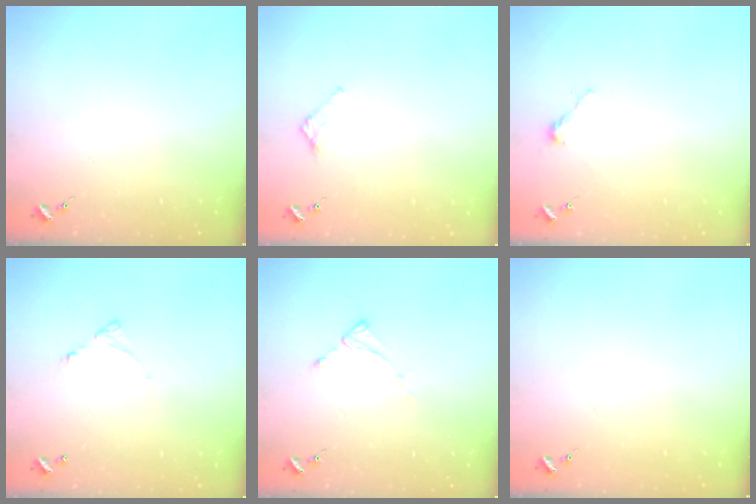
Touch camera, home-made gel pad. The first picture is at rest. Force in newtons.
{"total": 2.7, "press": 2.7, "slide": 0.2}
{"total": 2.5, "press": 2.5, "slide": 0.2}
{"total": 4.0, "press": 4.0, "slide": 0.3}
{"total": 2.6, "press": 2.6, "slide": 0.2}
{"total": 0.0}